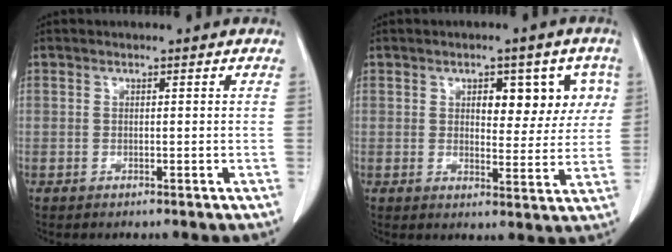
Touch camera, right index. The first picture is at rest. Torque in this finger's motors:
{"motor_torque": [0.19, 0.15, 0.15, 0.06]}